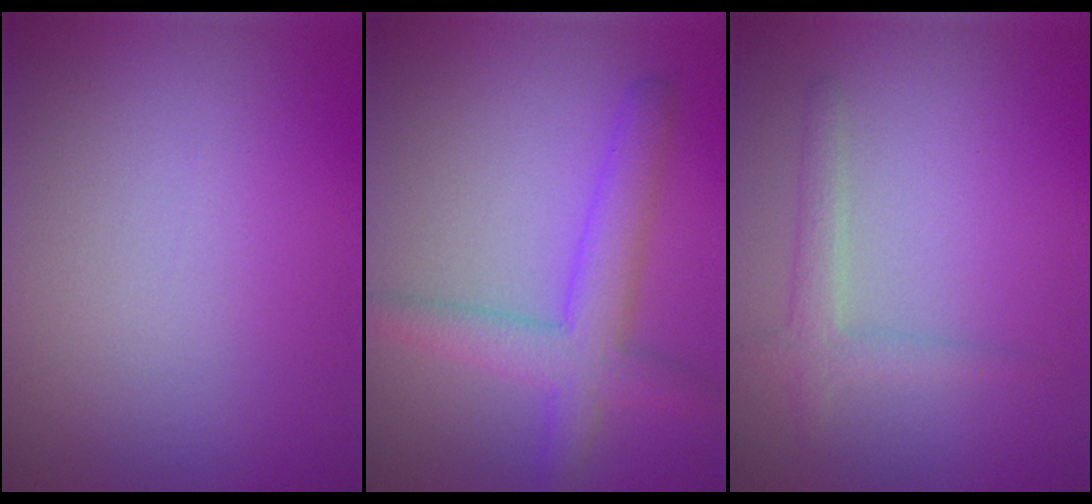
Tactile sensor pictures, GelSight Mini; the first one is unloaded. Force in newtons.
{"total": 4.6, "press": 4.6, "slide": 0.1}
{"total": 2.0, "press": 1.9, "slide": 0.1}